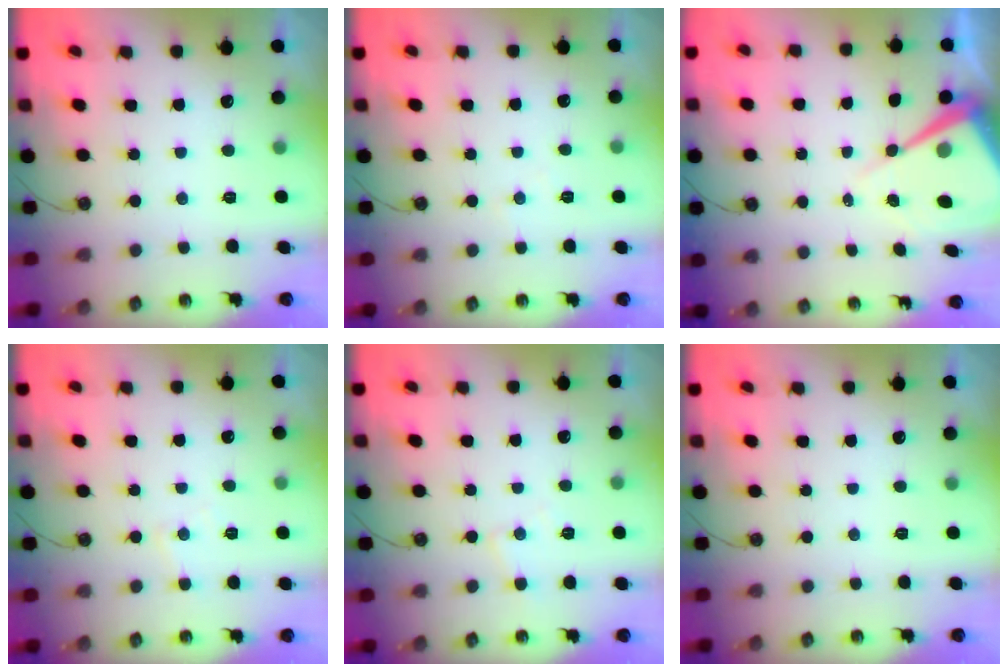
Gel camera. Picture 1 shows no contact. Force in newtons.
{"total": 3.2, "press": 3.1, "slide": 0.7}
{"total": 10.9, "press": 10.9, "slide": 0.8}
{"total": 5.0, "press": 5.0, "slide": 0.7}
{"total": 5.7, "press": 5.7, "slide": 0.7}
{"total": 0.0}